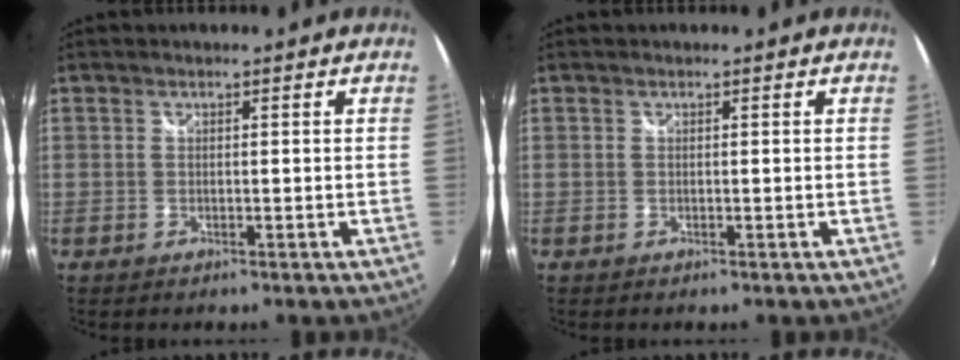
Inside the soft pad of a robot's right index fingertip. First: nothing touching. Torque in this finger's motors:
{"motor_torque": [0.03, 0.03, 0.00, 0.00]}